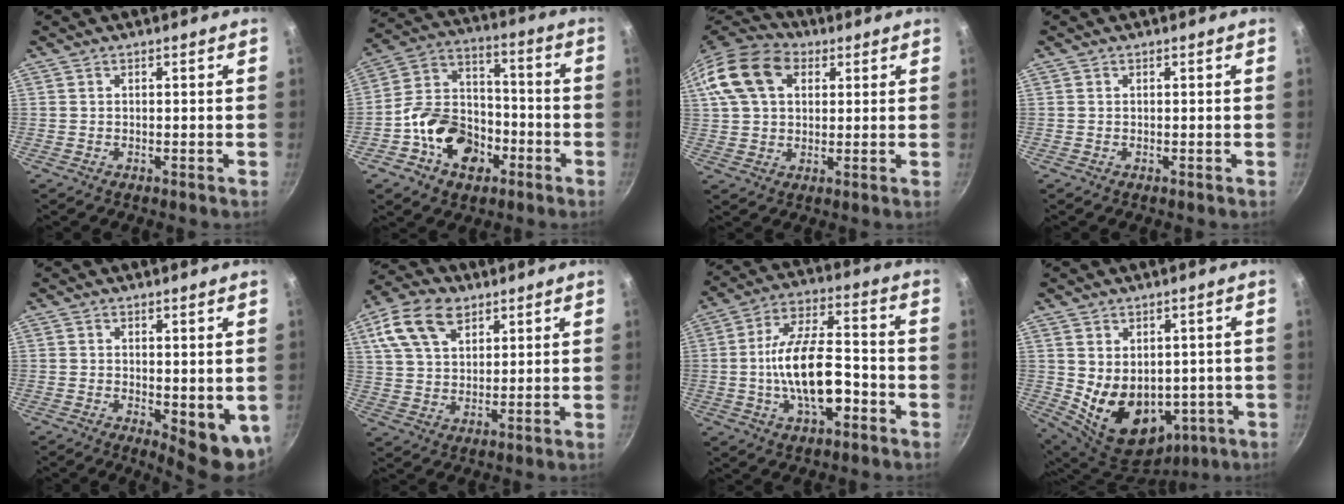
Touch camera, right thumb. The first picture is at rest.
{"total": 15.7, "force": [-6.2, 11.5, 8.7], "torque": [-0.125, 0.053, -0.117]}
{"total": 15.9, "force": [5.2, 11.3, 10.0], "torque": [-0.185, 0.022, 0.081]}
{"total": 0.0}
{"total": 8.1, "force": [-0.3, 3.5, 7.3], "torque": [-0.072, -0.010, 0.004]}
{"total": 12.2, "force": [6.1, 7.6, 7.4], "torque": [-0.122, -0.003, 0.109]}
{"total": 15.0, "force": [-3.8, 6.9, 12.8], "torque": [-0.208, 0.039, -0.072]}
{"total": 13.8, "force": [-0.4, 10.2, 9.2], "torque": [-0.128, -0.022, 0.030]}